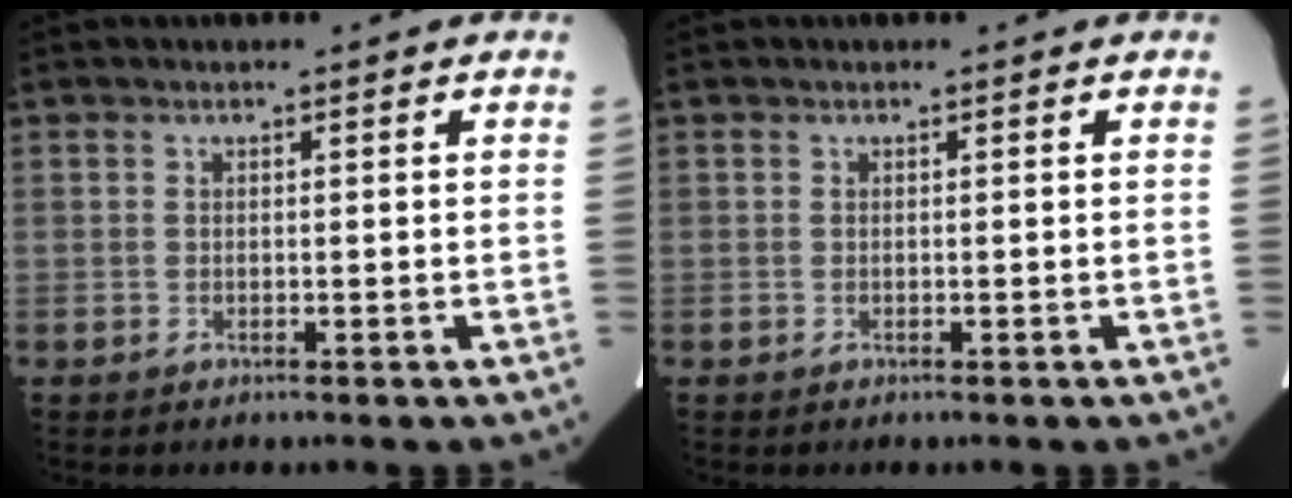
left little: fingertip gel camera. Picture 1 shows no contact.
{"total": 0.0}